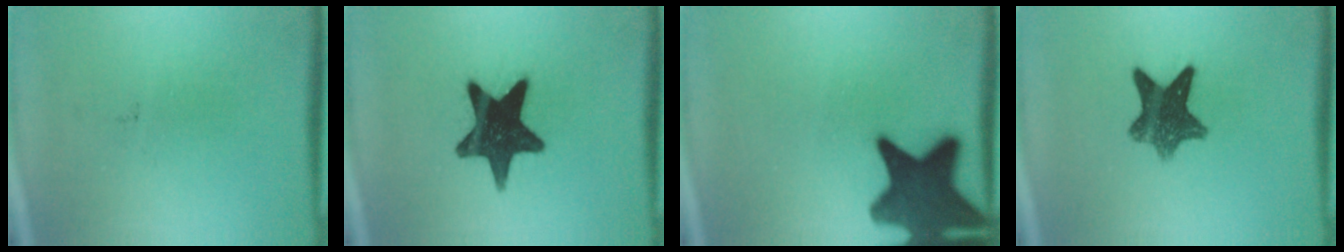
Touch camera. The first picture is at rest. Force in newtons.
{"total": 16.6}
{"total": 14.4}
{"total": 9.3}